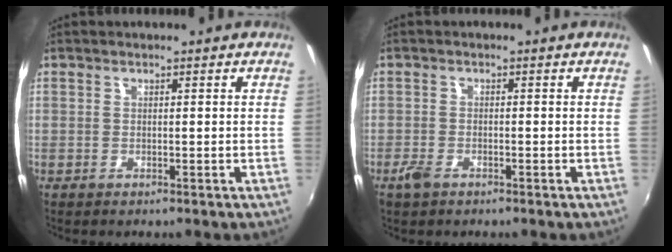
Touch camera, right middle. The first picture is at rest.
{"total": 2.7, "force": [-1.9, 1.4, 1.4], "torque": [-0.035, -0.005, -0.037]}